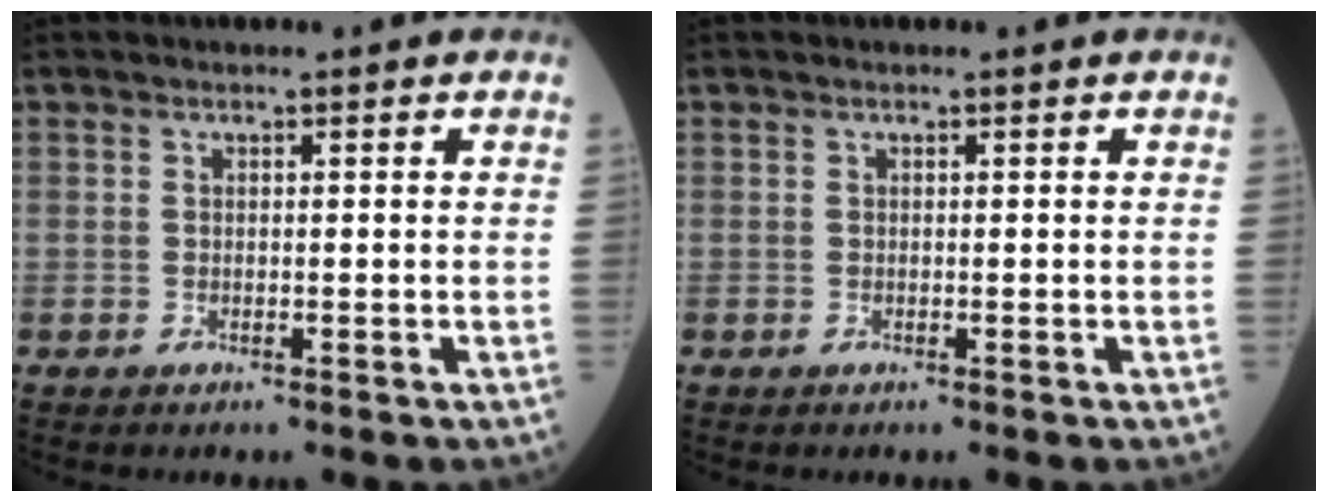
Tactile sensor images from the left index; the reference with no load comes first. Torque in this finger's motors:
{"motor_torque": [-0.16, 0.20, -0.01, -0.01]}